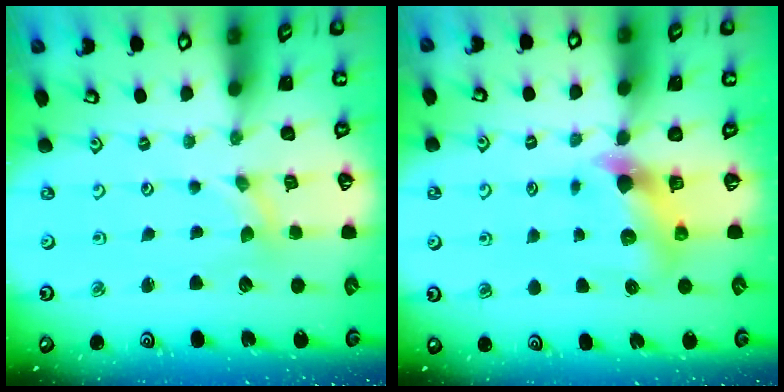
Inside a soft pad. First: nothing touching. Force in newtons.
{"total": 6.9, "press": 6.9, "slide": 0.5}